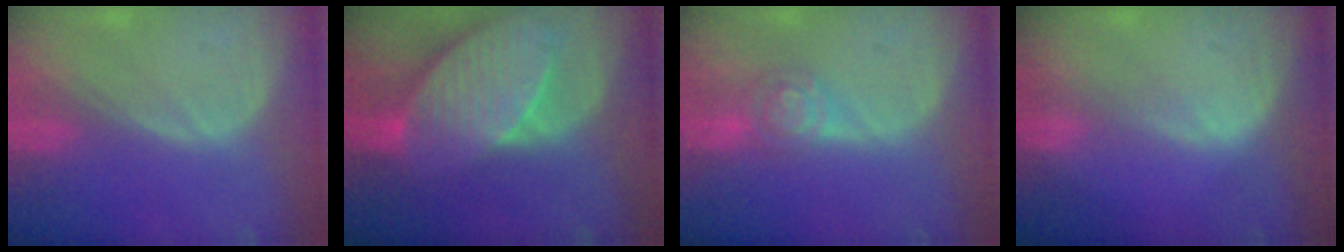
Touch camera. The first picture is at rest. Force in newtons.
{"total": 10.7, "press": 9.4, "slide": 5.1}
{"total": 4.9, "press": 4.3, "slide": 2.5}
{"total": 0.9, "press": 0.9, "slide": 0.1}